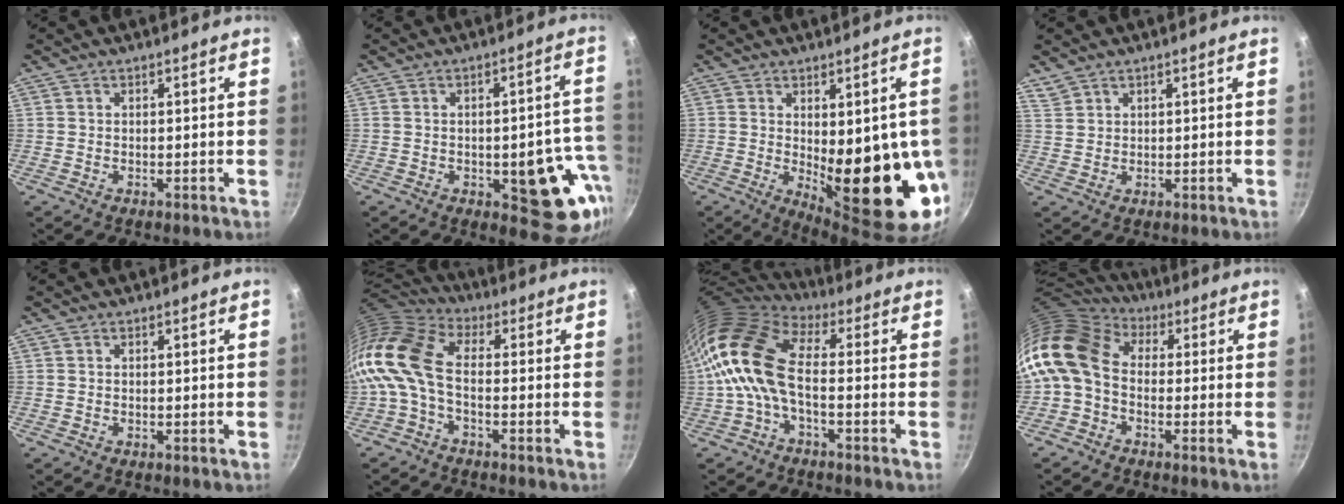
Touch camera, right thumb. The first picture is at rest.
{"total": 15.0, "force": [-3.6, 6.7, 13.0], "torque": [-0.093, 0.017, -0.041]}
{"total": 18.2, "force": [-1.3, 6.5, 16.9], "torque": [-0.202, -0.033, 0.003]}
{"total": 2.2, "force": [2.0, 1.0, 0.3], "torque": [-0.001, 0.005, 0.046]}
{"total": 0.0}
{"total": 12.1, "force": [-1.8, 6.5, 10.1], "torque": [-0.211, 0.025, -0.056]}
{"total": 12.8, "force": [-1.0, 6.3, 11.1], "torque": [-0.209, 0.025, -0.035]}
{"total": 13.9, "force": [-0.3, 10.3, 9.3], "torque": [-0.183, 0.030, -0.028]}